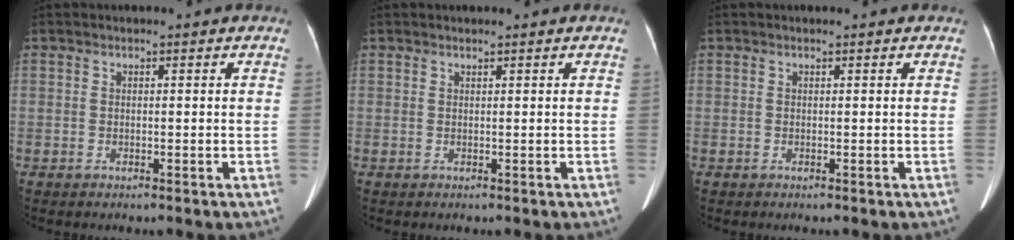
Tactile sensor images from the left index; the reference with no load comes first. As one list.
[{"total": 0.0}, {"total": 0.0}]